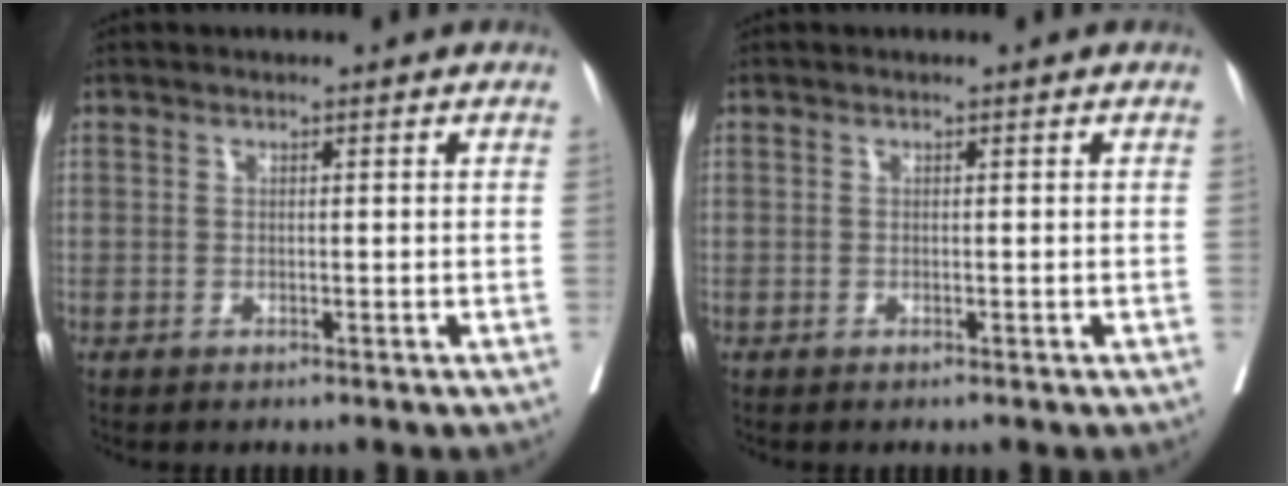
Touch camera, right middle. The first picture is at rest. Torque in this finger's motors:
{"motor_torque": [-0.10, 0.07, 0.04, 0.01]}